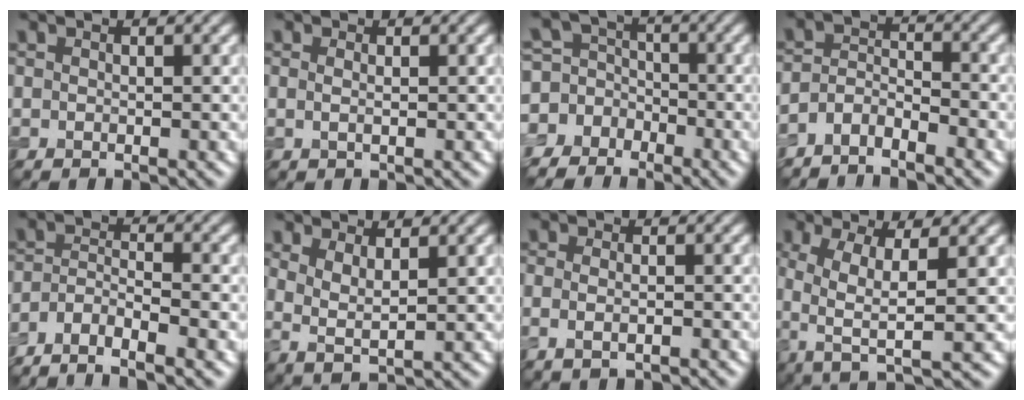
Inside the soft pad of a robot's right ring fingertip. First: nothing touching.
{"total": 0.8, "force": [0.1, 0.3, 0.8], "torque": [-0.015, -0.002, -0.002]}
{"total": 7.7, "force": [-3.7, 6.6, 1.0], "torque": [-0.029, 0.007, -0.079]}
{"total": 2.9, "force": [-2.6, 0.7, 1.0], "torque": [-0.025, 0.001, -0.058]}
{"total": 5.7, "force": [-4.4, 1.4, 3.2], "torque": [-0.058, -0.005, -0.085]}
{"total": 2.7, "force": [0.8, 0.8, 2.5], "torque": [-0.052, -0.008, 0.020]}
{"total": 1.9, "force": [-0.7, 0.7, 1.7], "torque": [-0.031, -0.004, -0.012]}
{"total": 5.9, "force": [-0.7, 1.9, 5.6], "torque": [-0.111, -0.006, -0.016]}